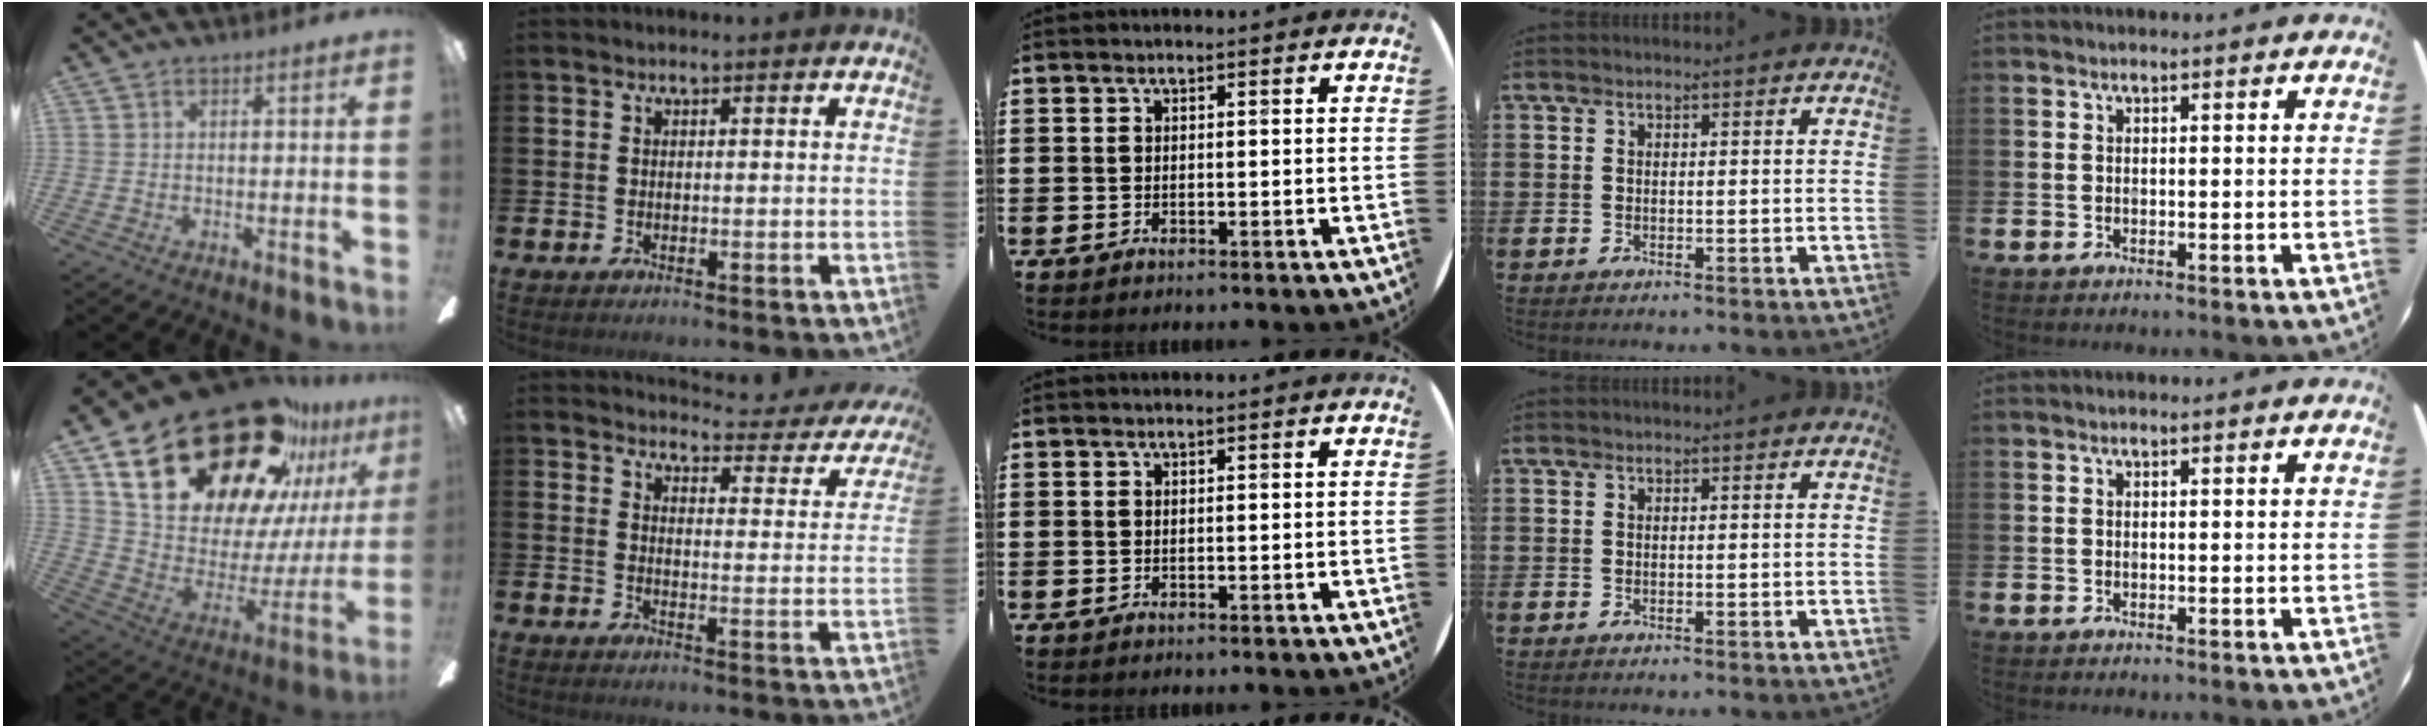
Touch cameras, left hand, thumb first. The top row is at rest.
{"thumb": {"total": 31.9, "force": [22.1, 15.2, 17.3], "torque": [-0.268, -0.139, 0.410]}, "index": {"total": 3.1, "force": [2.9, 0.8, 0.6], "torque": [-0.016, -0.031, 0.042]}}